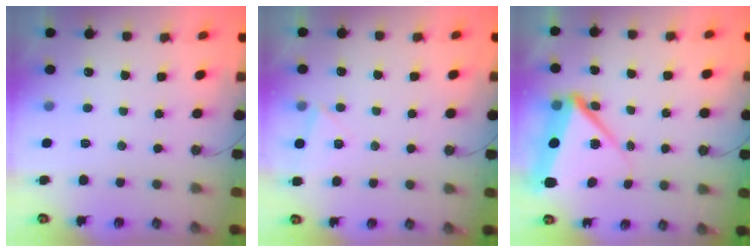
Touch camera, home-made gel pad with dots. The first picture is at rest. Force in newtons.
{"total": 4.9, "press": 4.1, "slide": 2.6}
{"total": 9.5, "press": 9.3, "slide": 1.6}